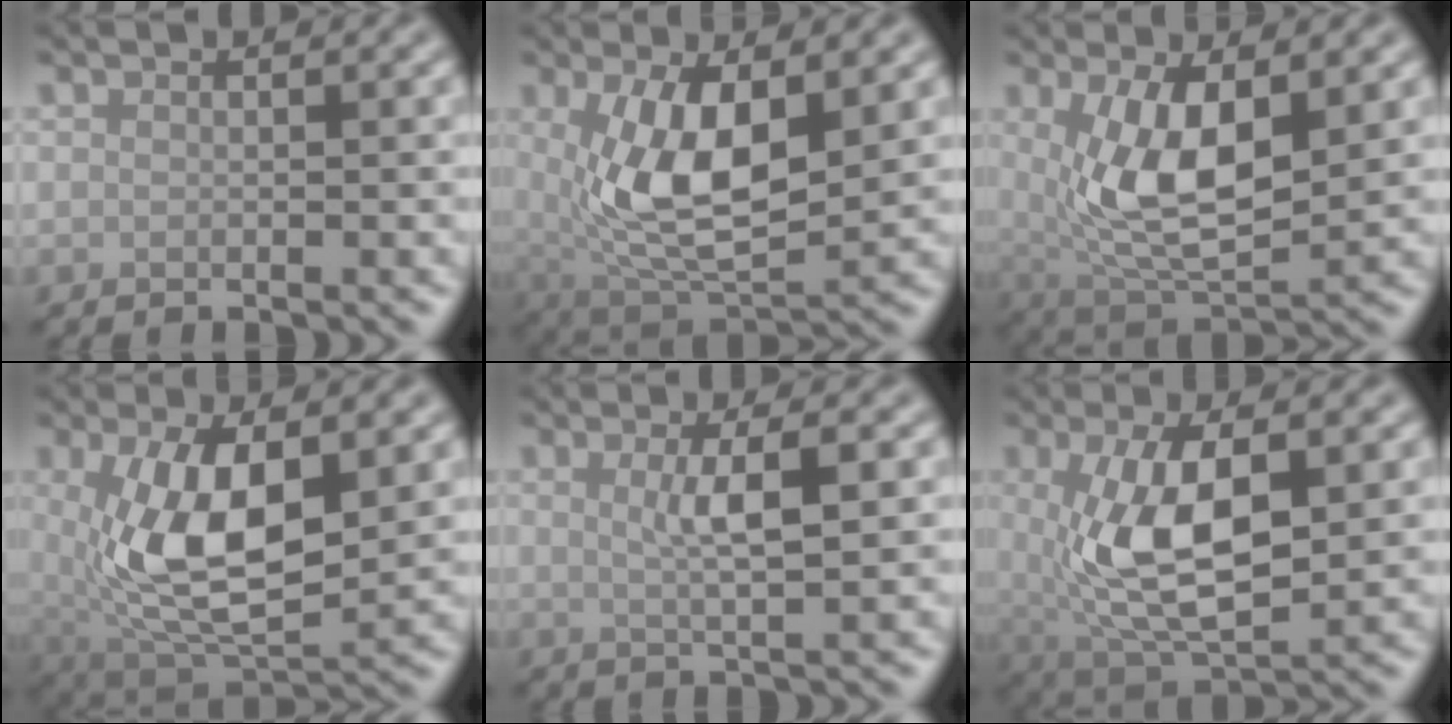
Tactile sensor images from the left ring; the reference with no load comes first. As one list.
[{"total": 8.7, "force": [1.1, 4.0, 7.6], "torque": [-0.153, -0.013, 0.025]}, {"total": 7.8, "force": [1.1, 3.5, 6.9], "torque": [-0.140, -0.014, 0.026]}, {"total": 9.6, "force": [1.0, 4.6, 8.3], "torque": [-0.167, -0.013, 0.025]}, {"total": 3.5, "force": [0.7, 0.7, 3.4], "torque": [-0.056, -0.001, 0.011]}, {"total": 8.7, "force": [0.5, 4.0, 7.7], "torque": [-0.159, -0.007, 0.014]}]